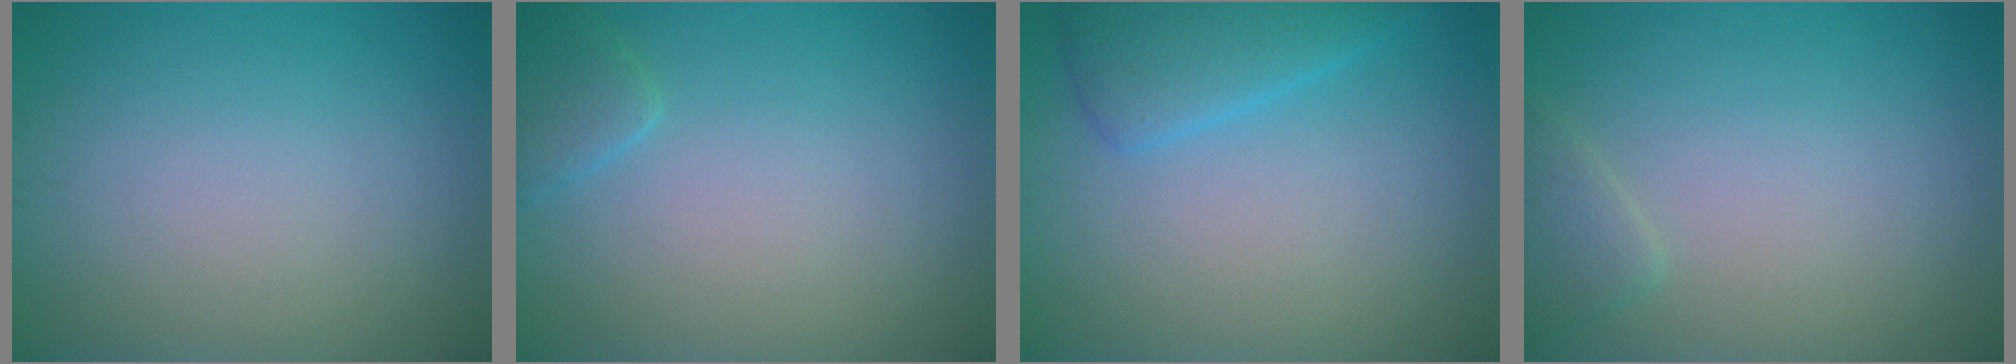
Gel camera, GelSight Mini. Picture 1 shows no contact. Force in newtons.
{"total": 1.7, "press": 1.7, "slide": 0.1}
{"total": 3.5, "press": 3.5, "slide": 0.3}
{"total": 1.5, "press": 1.5, "slide": 0.1}